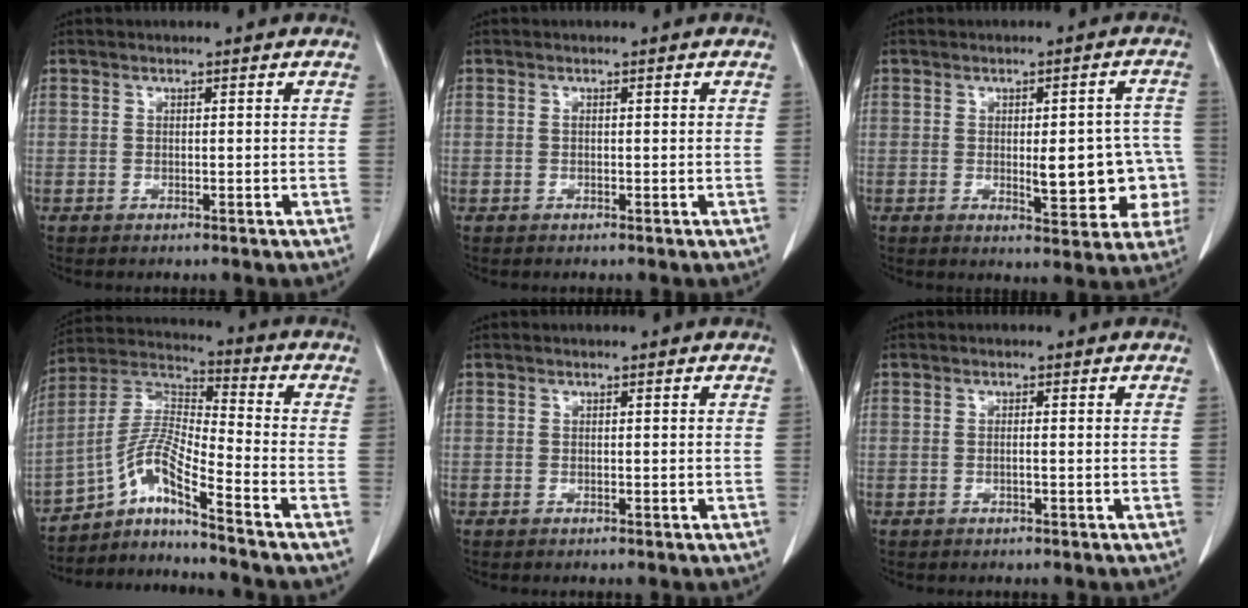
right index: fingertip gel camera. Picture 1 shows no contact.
{"total": 0.7, "force": [0.1, 0.2, 0.7], "torque": [-0.015, 0.006, 0.004]}
{"total": 10.1, "force": [-1.4, 3.5, 9.4], "torque": [-0.106, 0.013, -0.009]}
{"total": 10.0, "force": [-6.9, -0.9, 7.1], "torque": [-0.153, 0.012, -0.129]}
{"total": 0.0}
{"total": 0.8, "force": [-0.1, -0.1, 0.8], "torque": [-0.015, 0.000, -0.002]}